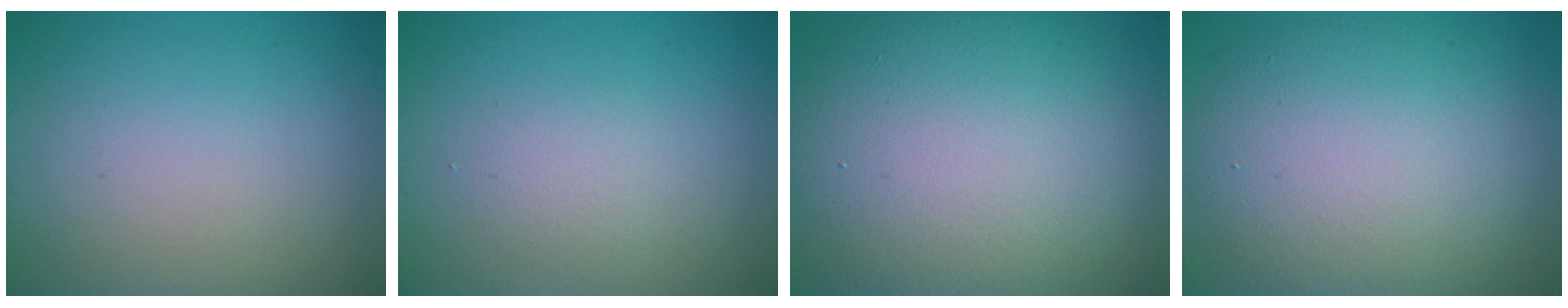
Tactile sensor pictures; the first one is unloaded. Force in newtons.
{"total": 1.6, "press": 1.6, "slide": 0.1}
{"total": 15.4, "press": 15.4, "slide": 0.9}
{"total": 11.1, "press": 11.1, "slide": 0.6}